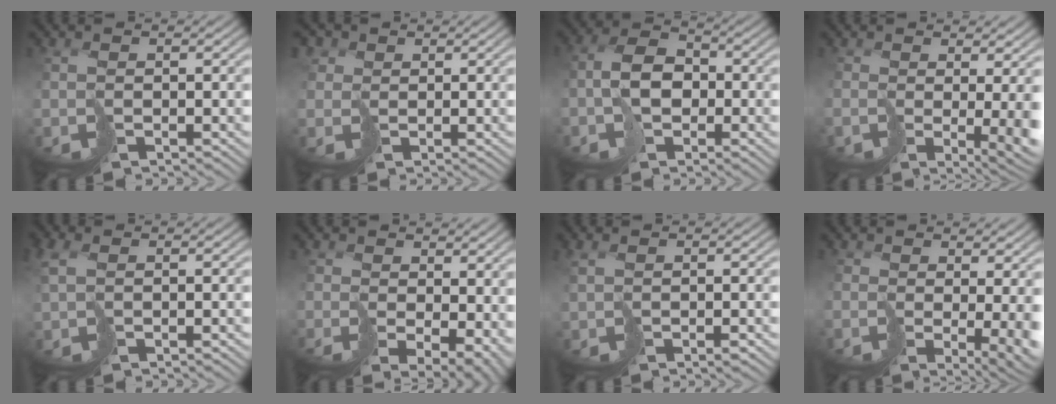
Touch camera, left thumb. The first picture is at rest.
{"total": 2.4, "force": [1.1, 2.1, -0.1], "torque": [-0.020, 0.002, 0.013]}
{"total": 4.1, "force": [-1.0, 2.7, 2.9], "torque": [-0.052, 0.011, -0.027]}
{"total": 4.8, "force": [-0.6, 0.8, 4.7], "torque": [-0.058, -0.024, 0.006]}
{"total": 2.8, "force": [0.1, 1.8, 2.2], "torque": [-0.061, -0.003, 0.004]}
{"total": 6.6, "force": [0.2, 3.6, 5.6], "torque": [-0.111, -0.028, 0.031]}
{"total": 1.6, "force": [0.0, 0.7, 1.4], "torque": [-0.034, -0.002, 0.004]}
{"total": 5.5, "force": [-0.1, 1.2, 5.4], "torque": [-0.082, -0.020, 0.013]}